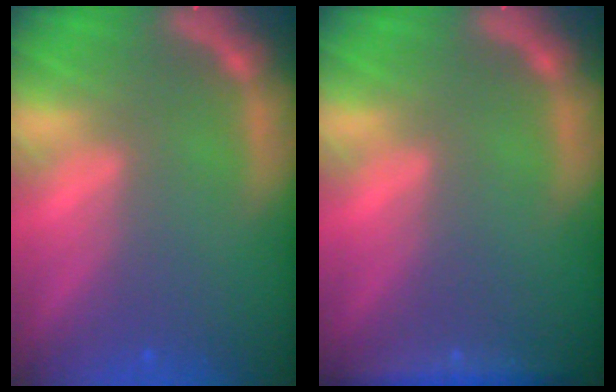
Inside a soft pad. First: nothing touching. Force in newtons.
{"total": 2.9}